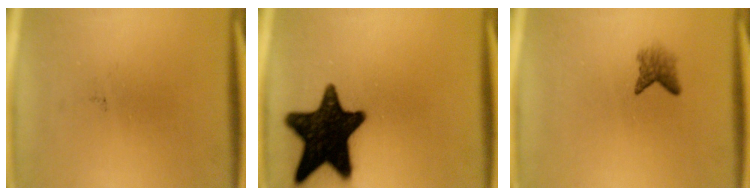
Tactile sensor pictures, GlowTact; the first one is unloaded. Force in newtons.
{"total": 18.4}
{"total": 2.2}